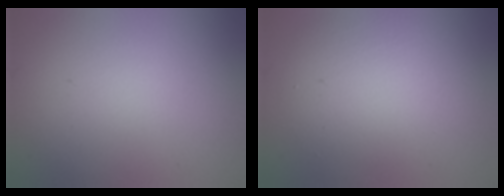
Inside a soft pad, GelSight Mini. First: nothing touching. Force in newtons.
{"total": 4.7, "press": 4.6, "slide": 0.7}